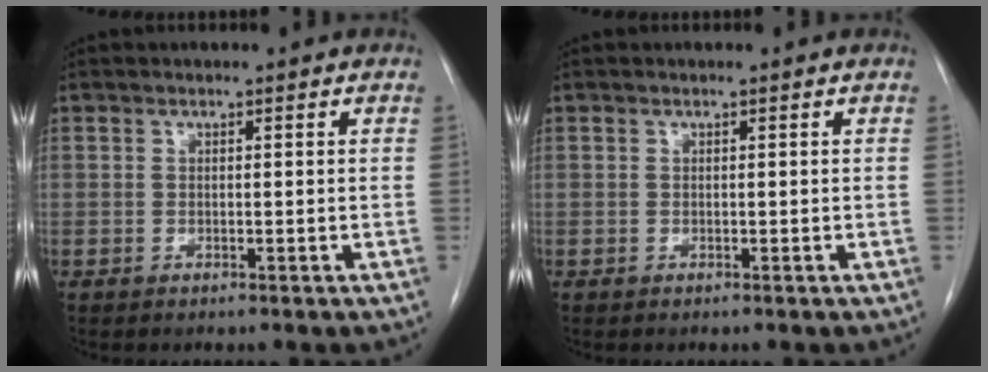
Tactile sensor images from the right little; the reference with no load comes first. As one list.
[{"total": 0.0}]